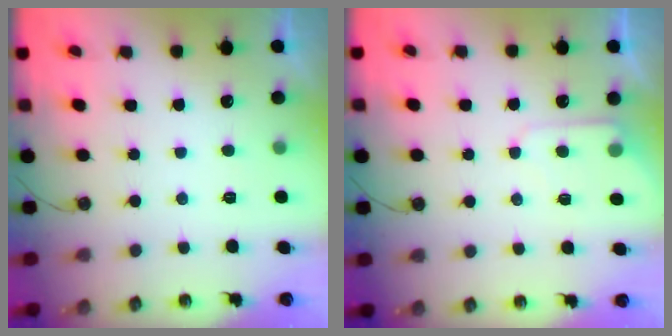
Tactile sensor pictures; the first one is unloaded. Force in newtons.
{"total": 4.9, "press": 4.9, "slide": 0.6}